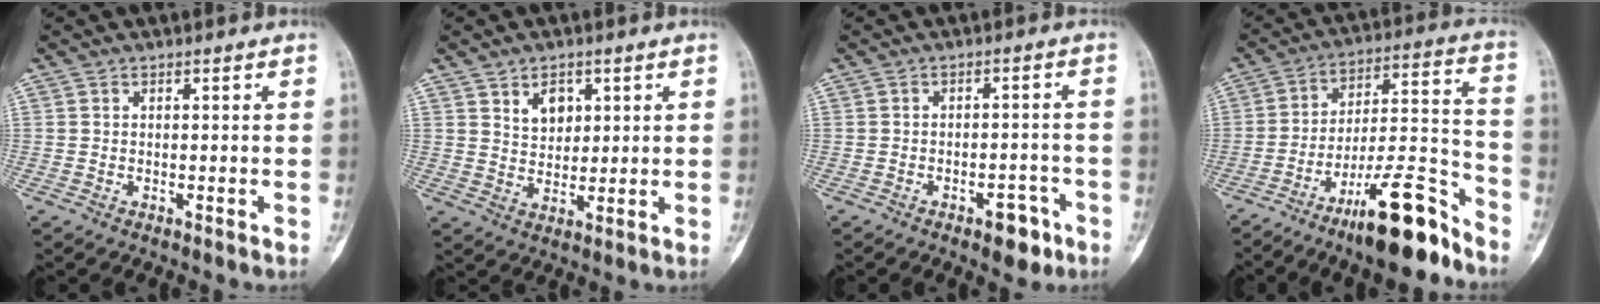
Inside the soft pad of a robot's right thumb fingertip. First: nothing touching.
{"total": 5.2, "force": [2.4, 3.6, 2.8], "torque": [-0.027, -0.018, 0.045]}
{"total": 5.2, "force": [-3.0, 2.7, 3.3], "torque": [-0.026, 0.021, -0.035]}
{"total": 17.3, "force": [-11.9, 4.1, 11.9], "torque": [-0.170, 0.095, -0.198]}